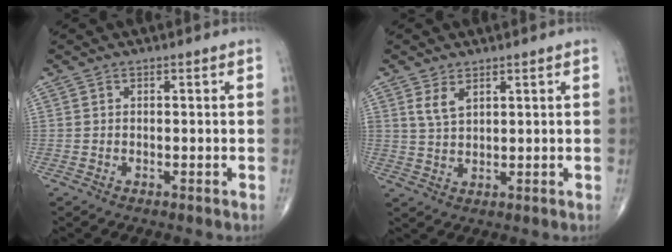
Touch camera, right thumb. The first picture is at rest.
{"total": 3.5, "force": [2.0, 1.8, 2.3], "torque": [-0.041, -0.011, 0.045]}